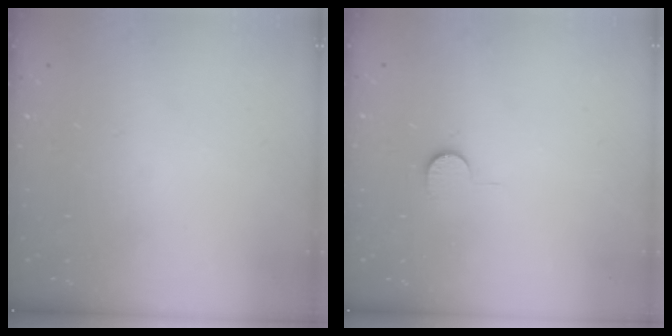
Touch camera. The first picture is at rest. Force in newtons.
{"total": 4.0, "press": 4.0, "slide": 0.4}